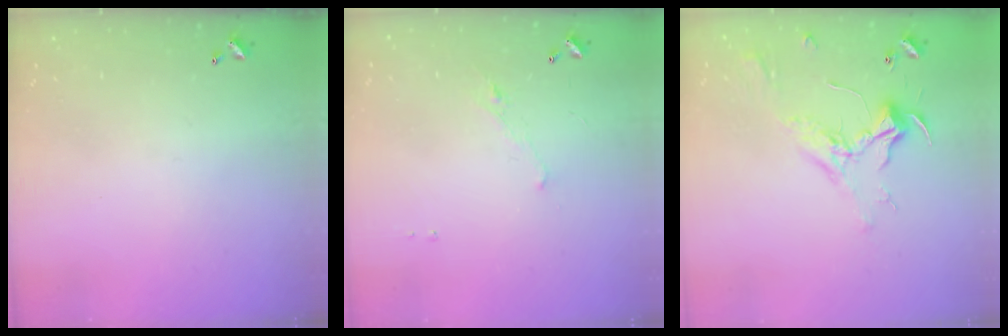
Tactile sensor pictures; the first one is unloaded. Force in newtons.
{"total": 1.3, "press": 1.2, "slide": 0.6}
{"total": 2.3, "press": 2.2, "slide": 0.9}